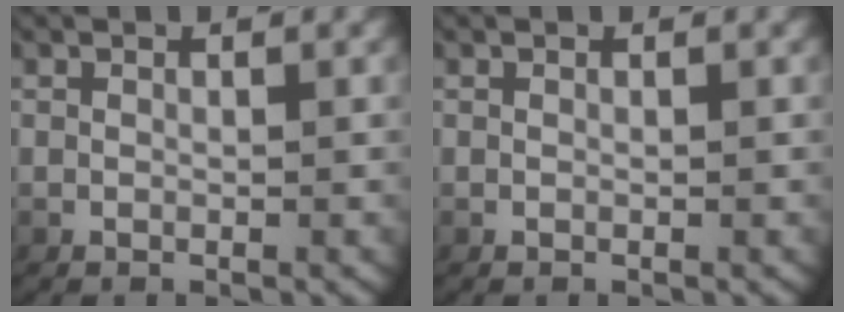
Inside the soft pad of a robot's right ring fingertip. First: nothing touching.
{"total": 0.0}